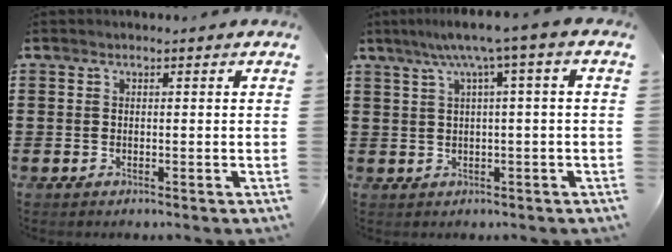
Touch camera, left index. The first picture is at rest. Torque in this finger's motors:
{"motor_torque": [1.63, -0.51, 0.37, 0.12]}